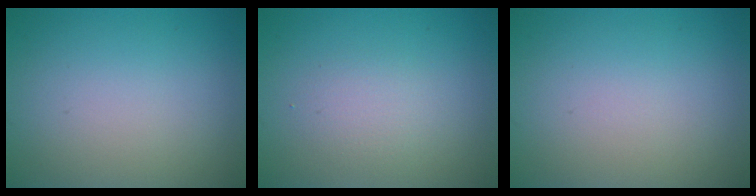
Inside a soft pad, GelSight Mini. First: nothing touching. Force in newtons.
{"total": 1.7, "press": 1.7, "slide": 0.1}
{"total": 0.0}